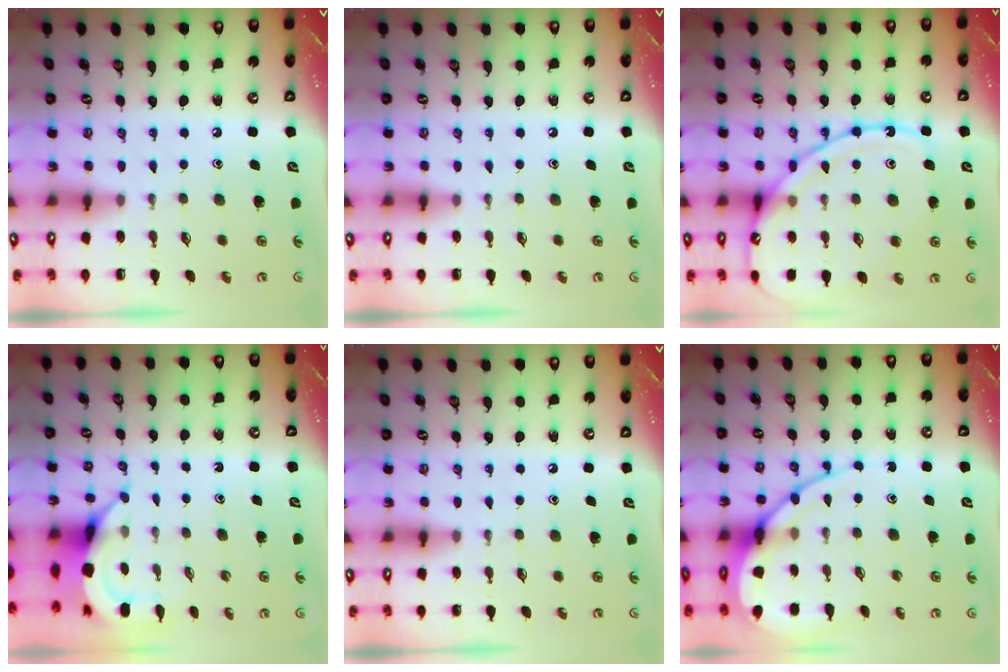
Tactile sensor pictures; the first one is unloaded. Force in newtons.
{"total": 0.0}
{"total": 14.1, "press": 14.0, "slide": 1.5}
{"total": 4.6, "press": 4.6, "slide": 0.5}
{"total": 0.0}
{"total": 10.4, "press": 10.4, "slide": 1.0}